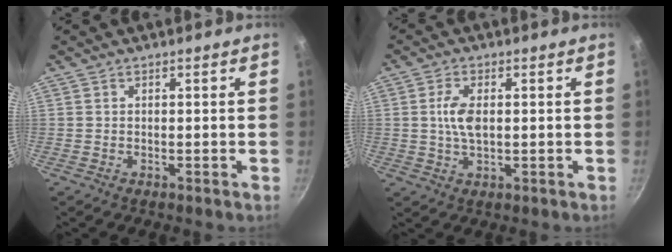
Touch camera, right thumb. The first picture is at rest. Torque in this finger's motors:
{"motor_torque": [1.06, 0.89, 0.69, -0.46, 0.08]}